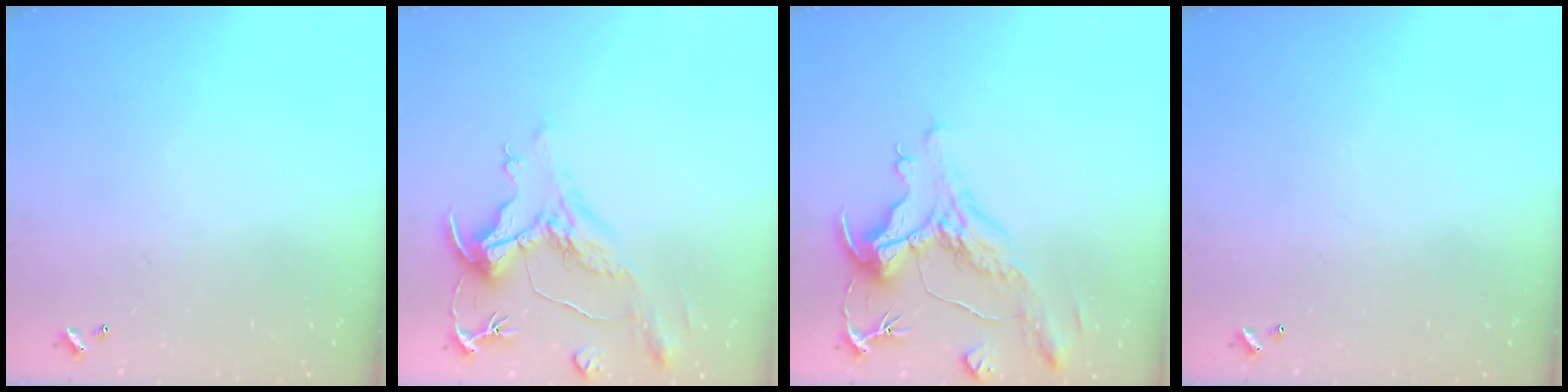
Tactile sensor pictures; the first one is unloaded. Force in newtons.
{"total": 1.8, "press": 0.8, "slide": 1.5}
{"total": 1.9, "press": 0.8, "slide": 1.8}
{"total": 0.0}